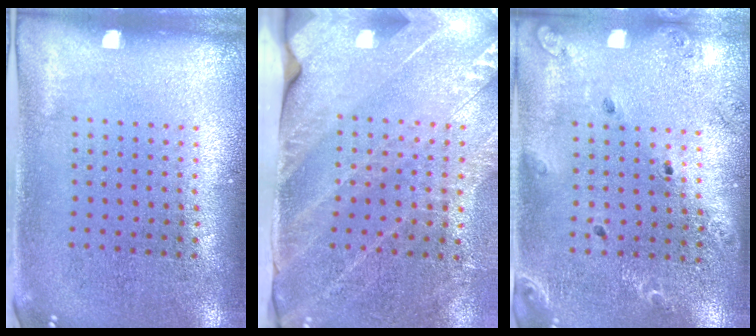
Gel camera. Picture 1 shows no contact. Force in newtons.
{"total": 3.4, "press": 2.9, "slide": 1.8}
{"total": 1.4, "press": 1.4, "slide": 0.1}